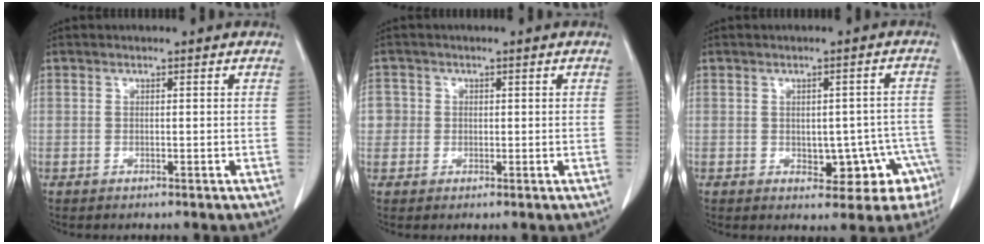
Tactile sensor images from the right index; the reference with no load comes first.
{"total": 2.9, "force": [0.1, 2.9, 0.0], "torque": [0.015, 0.008, 0.001]}
{"total": 8.2, "force": [-3.2, 4.7, 5.9], "torque": [-0.046, 0.024, -0.032]}